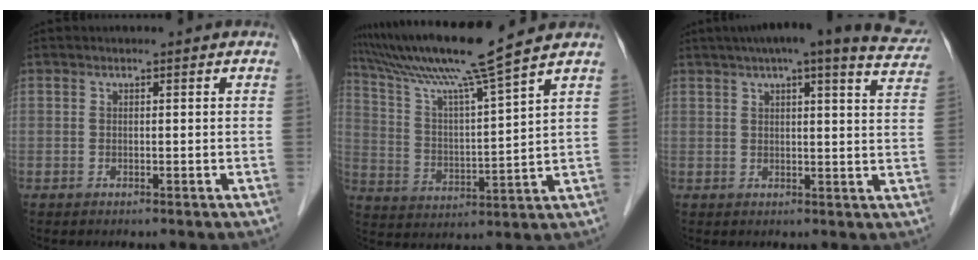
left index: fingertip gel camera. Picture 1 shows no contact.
{"total": 13.8, "force": [11.3, -2.5, 7.5], "torque": [-0.140, 0.002, 0.201]}
{"total": 18.7, "force": [15.9, 2.3, 9.6], "torque": [-0.127, 0.010, 0.180]}